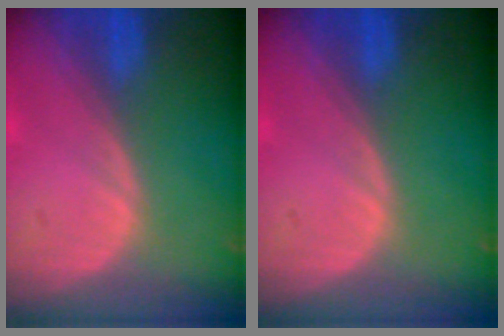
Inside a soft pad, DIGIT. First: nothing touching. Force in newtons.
{"total": 0.0}